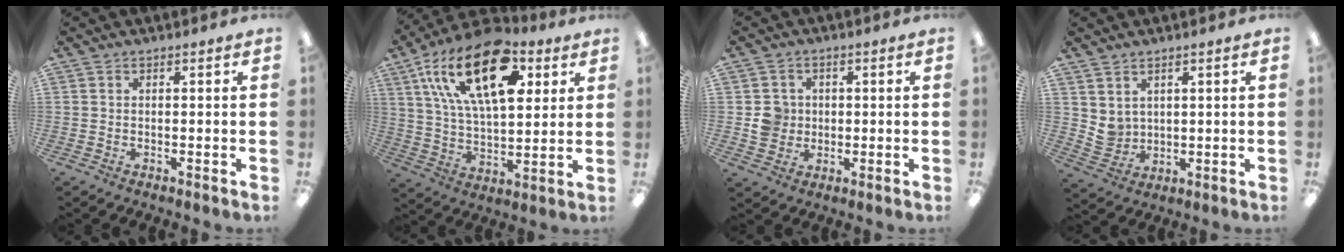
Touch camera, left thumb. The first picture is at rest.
{"total": 23.8, "force": [10.9, 12.2, 17.2], "torque": [-0.292, -0.036, 0.184]}
{"total": 5.8, "force": [0.2, 5.7, 1.3], "torque": [-0.013, 0.007, 0.003]}
{"total": 4.8, "force": [3.0, 3.6, 0.5], "torque": [-0.017, -0.016, 0.060]}